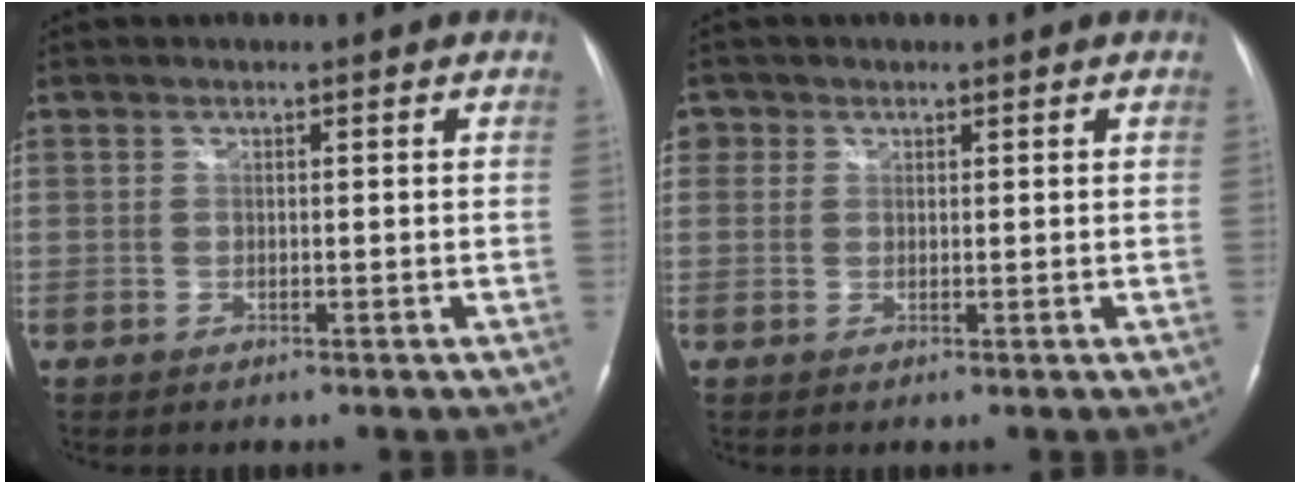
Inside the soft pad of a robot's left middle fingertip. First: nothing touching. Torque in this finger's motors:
{"motor_torque": [0.07, -0.05, -0.13, 0.01]}